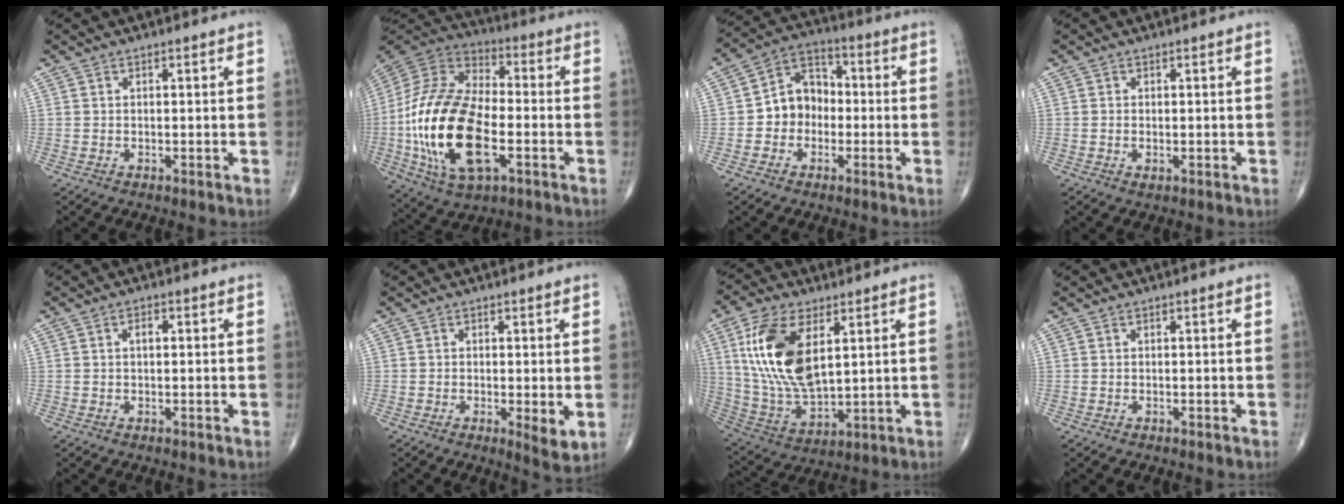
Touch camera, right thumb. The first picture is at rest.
{"total": 25.3, "force": [-5.1, 12.8, 21.2], "torque": [-0.432, 0.011, -0.090]}
{"total": 9.0, "force": [-1.2, 7.4, 5.1], "torque": [-0.051, 0.038, -0.037]}
{"total": 1.0, "force": [-0.2, 0.5, 0.8], "torque": [-0.020, 0.000, -0.002]}
{"total": 1.8, "force": [0.3, 1.0, 1.5], "torque": [-0.027, 0.005, 0.004]}
{"total": 3.9, "force": [-0.4, 1.0, 3.7], "torque": [-0.061, -0.015, -0.010]}
{"total": 17.7, "force": [5.4, 8.8, 14.4], "torque": [-0.285, -0.021, 0.112]}
{"total": 0.0}